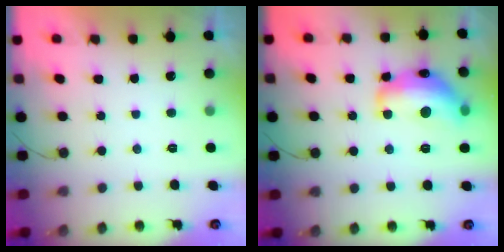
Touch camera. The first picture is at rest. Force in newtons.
{"total": 17.9, "press": 17.9, "slide": 0.9}